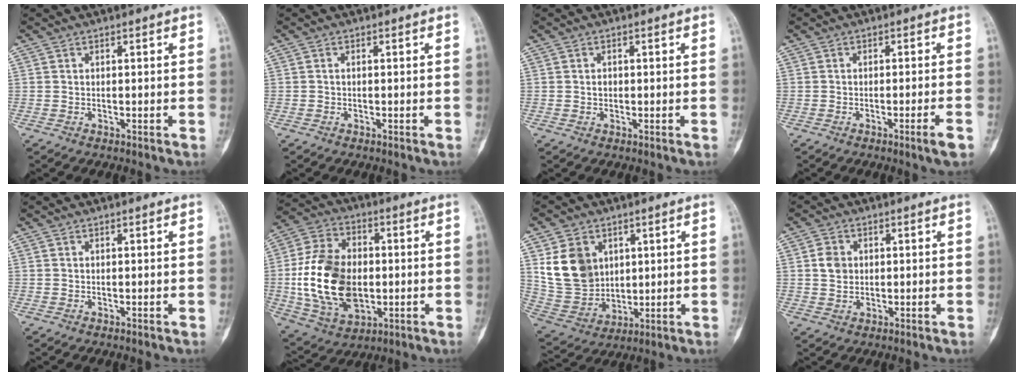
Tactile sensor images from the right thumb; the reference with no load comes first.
{"total": 0.0}
{"total": 1.0, "force": [-0.1, 0.8, 0.5], "torque": [-0.003, 0.003, -0.002]}
{"total": 3.2, "force": [-1.8, -0.2, 2.7], "torque": [-0.042, 0.000, -0.030]}
{"total": 0.0}
{"total": 20.0, "force": [-1.2, 13.4, 14.8], "torque": [-0.260, 0.006, -0.010]}
{"total": 12.7, "force": [4.0, 10.1, 6.6], "torque": [-0.098, -0.019, 0.097]}
{"total": 3.8, "force": [0.6, 3.2, 2.0], "torque": [-0.025, -0.001, 0.009]}